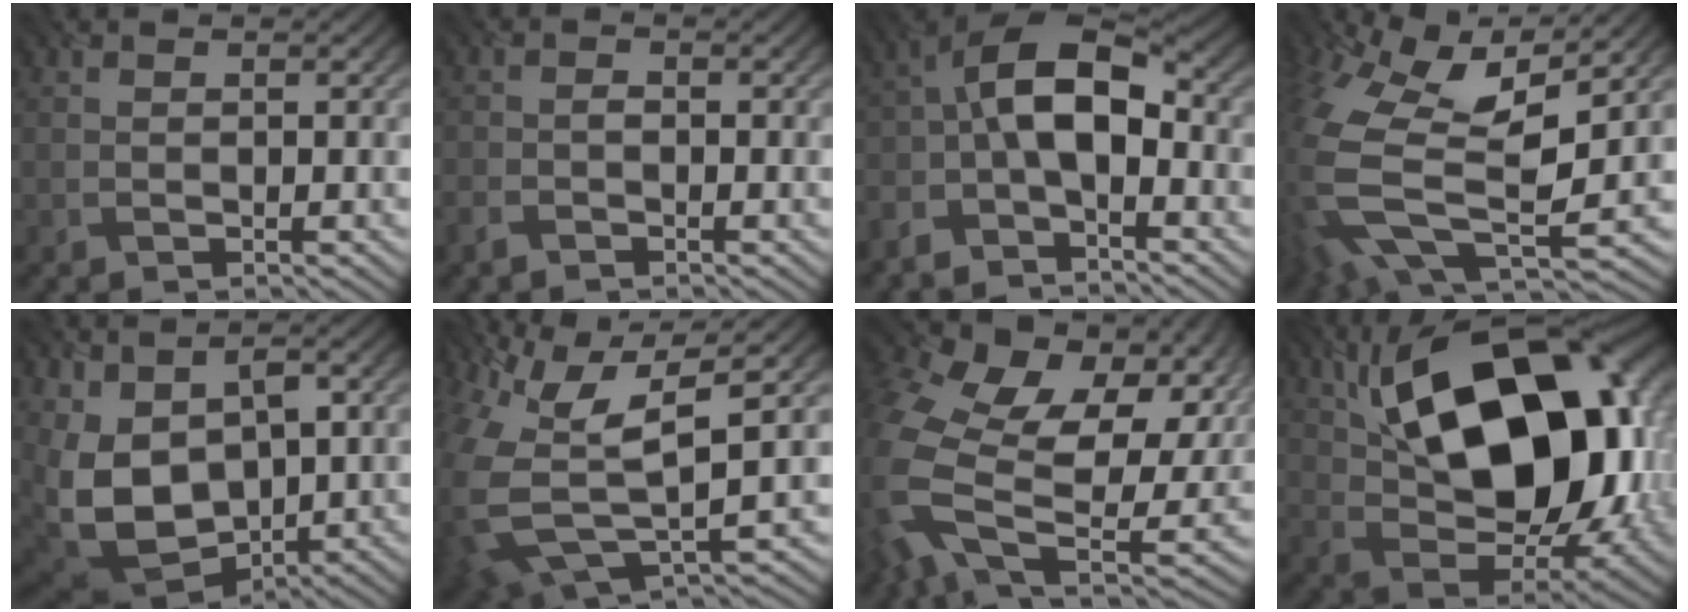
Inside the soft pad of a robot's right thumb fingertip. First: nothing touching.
{"total": 1.7, "force": [-1.3, 0.6, 0.8], "torque": [-0.022, -0.002, -0.033]}
{"total": 9.1, "force": [-3.0, 4.4, 7.4], "torque": [-0.141, 0.007, -0.069]}
{"total": 15.2, "force": [0.5, 7.5, 13.3], "torque": [-0.338, -0.017, 0.029]}
{"total": 13.8, "force": [0.8, 9.2, 10.2], "torque": [-0.228, -0.035, 0.035]}
{"total": 12.9, "force": [0.5, 6.7, 11.0], "torque": [-0.270, -0.022, 0.019]}
{"total": 18.5, "force": [0.8, 12.6, 13.5], "torque": [-0.335, -0.053, 0.058]}
{"total": 20.1, "force": [5.5, 11.3, 15.7], "torque": [-0.266, 0.019, 0.091]}